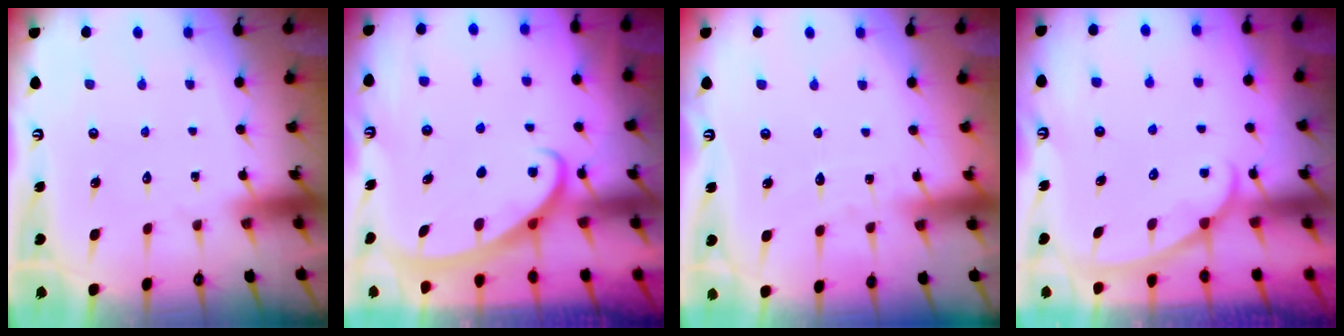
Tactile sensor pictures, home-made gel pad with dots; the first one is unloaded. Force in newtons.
{"total": 2.6, "press": 2.5, "slide": 0.4}
{"total": 2.9, "press": 2.9, "slide": 0.3}
{"total": 1.5, "press": 1.4, "slide": 0.2}